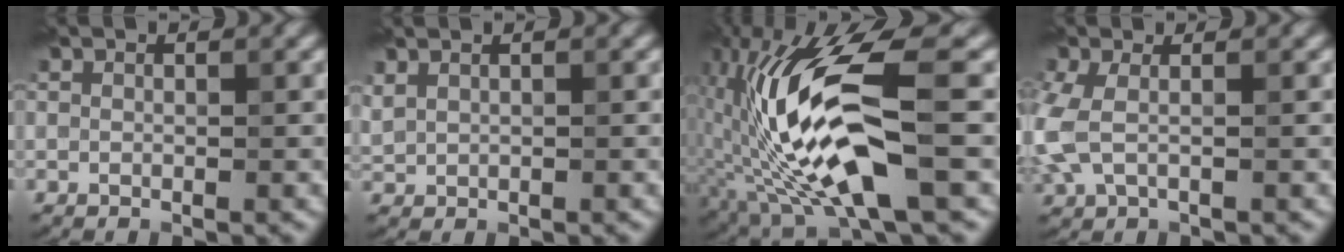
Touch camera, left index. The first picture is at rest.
{"total": 0.9, "force": [0.8, 0.3, 0.3], "torque": [-0.011, 0.003, 0.021]}
{"total": 12.7, "force": [-2.3, 3.5, 12.0], "torque": [-0.239, 0.006, -0.046]}
{"total": 3.3, "force": [-0.1, 1.8, 2.8], "torque": [-0.084, -0.001, -0.006]}